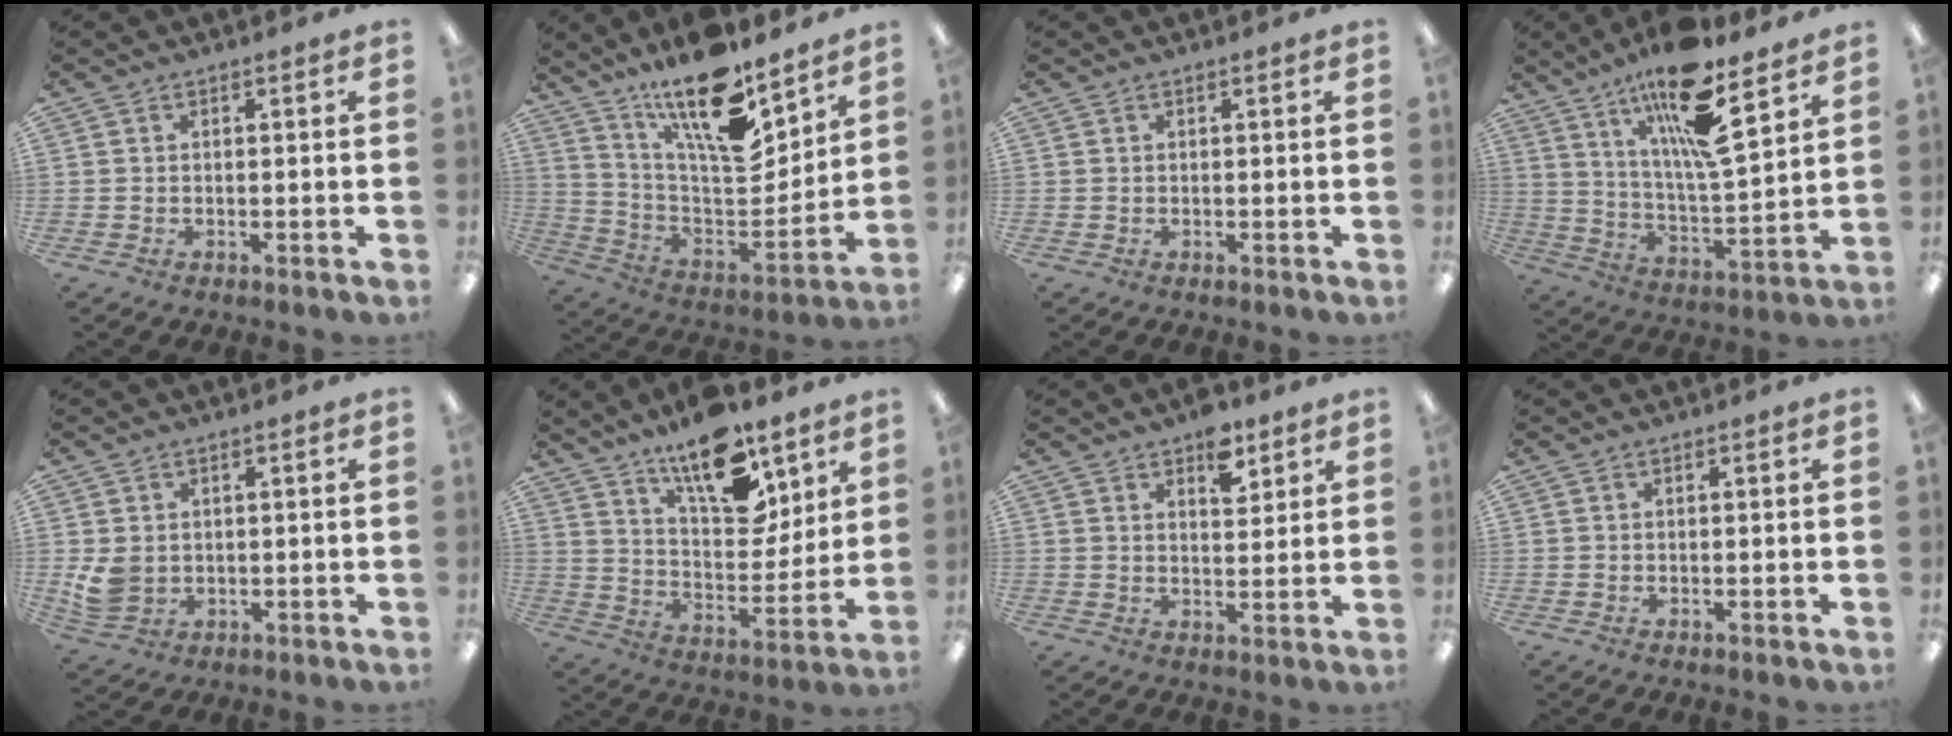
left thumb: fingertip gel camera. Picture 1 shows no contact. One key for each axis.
{"total": 20.9, "fx": 14.9, "fy": 6.8, "fz": 13.0, "tx": -0.229, "ty": -0.109, "tz": 0.253}
{"total": 0.0}
{"total": 18.9, "fx": 12.6, "fy": 4.3, "fz": 13.5, "tx": -0.235, "ty": -0.068, "tz": 0.204}
{"total": 5.2, "fx": 1.1, "fy": 4.2, "fz": 2.9, "tx": -0.060, "ty": -0.002, "tz": 0.023}
{"total": 17.3, "fx": 12.0, "fy": 7.6, "fz": 9.9, "tx": -0.152, "ty": -0.074, "tz": 0.207}
{"total": 8.3, "fx": 5.7, "fy": 3.8, "fz": 4.7, "tx": -0.050, "ty": -0.034, "tz": 0.093}
{"total": 0.0}